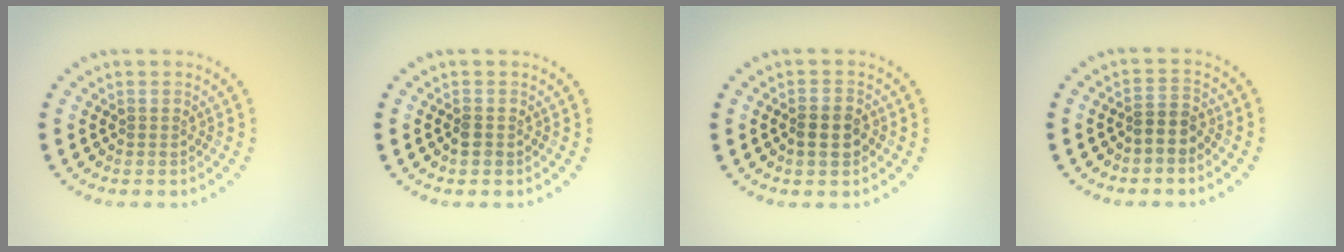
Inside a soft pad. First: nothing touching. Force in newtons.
{"total": 1.3, "press": 1.2, "slide": 0.6}
{"total": 2.6, "press": 2.4, "slide": 0.7}
{"total": 1.6, "press": 1.2, "slide": 1.0}